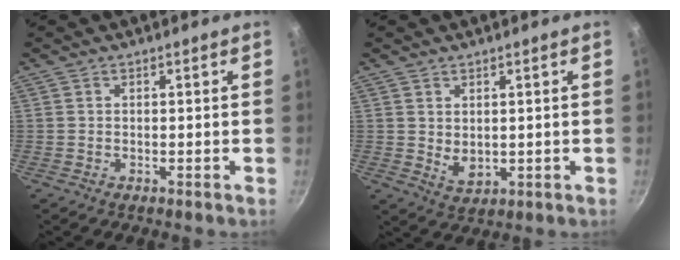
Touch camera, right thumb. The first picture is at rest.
{"total": 3.7, "force": [1.0, 2.5, 2.6], "torque": [-0.039, -0.016, 0.024]}